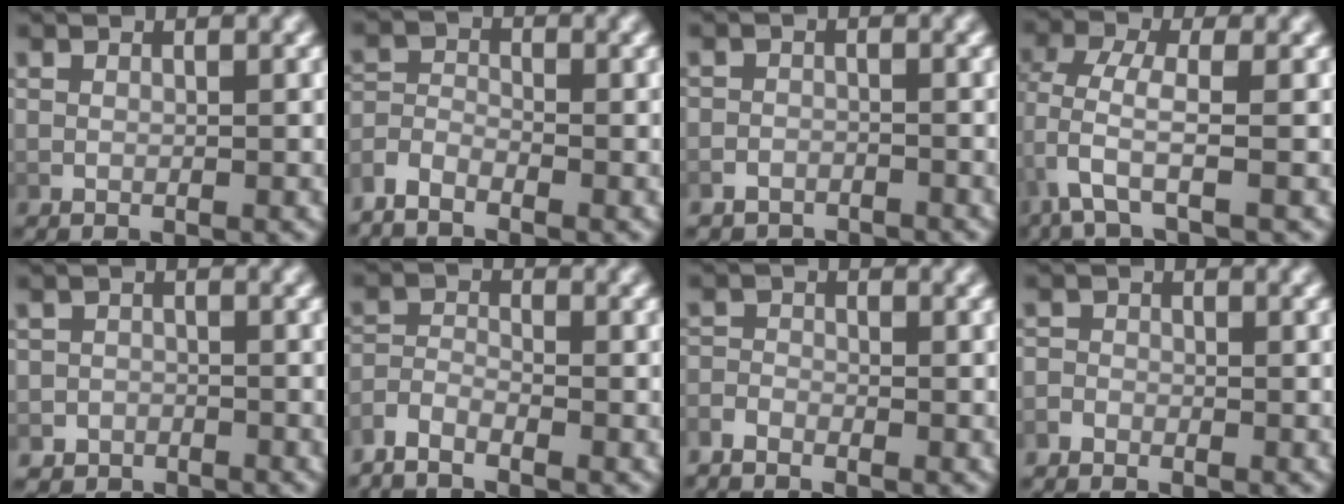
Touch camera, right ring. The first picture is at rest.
{"total": 2.8, "force": [-1.6, 1.8, 1.3], "torque": [-0.042, -0.014, -0.028]}
{"total": 3.0, "force": [-2.8, 1.0, -0.3], "torque": [0.012, -0.010, -0.047]}
{"total": 2.7, "force": [-0.3, 0.5, 2.6], "torque": [-0.071, -0.012, 0.003]}
{"total": 3.5, "force": [-2.7, 2.1, -0.4], "torque": [0.014, -0.011, -0.050]}
{"total": 2.9, "force": [-1.8, 1.7, 1.5], "torque": [-0.044, -0.012, -0.032]}
{"total": 1.9, "force": [-1.7, 0.6, 0.2], "torque": [-0.009, -0.011, -0.032]}
{"total": 1.5, "force": [-1.4, 0.6, -0.1], "torque": [0.000, -0.010, -0.025]}